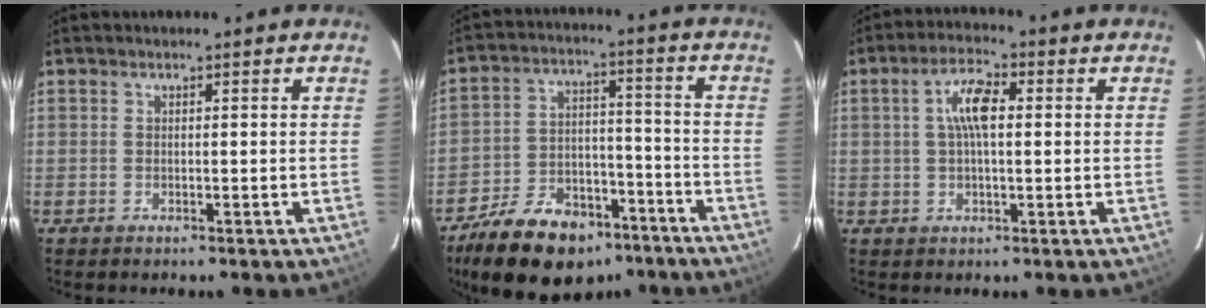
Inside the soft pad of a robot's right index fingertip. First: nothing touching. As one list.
[{"total": 18.0, "force": [-12.9, 9.8, 8.1], "torque": [-0.173, 0.024, -0.192]}, {"total": 6.2, "force": [1.0, 2.2, 5.7], "torque": [-0.109, 0.016, 0.017]}]